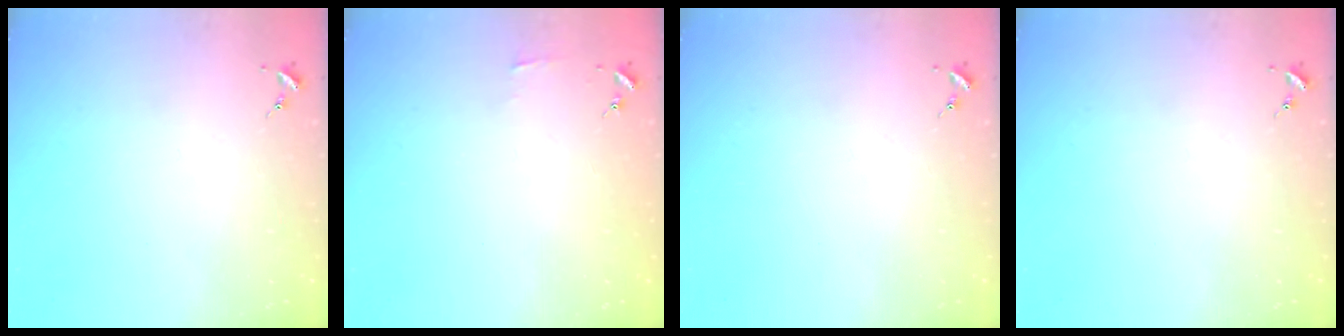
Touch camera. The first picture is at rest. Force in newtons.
{"total": 2.9, "press": 2.9, "slide": 0.3}
{"total": 0.0}
{"total": 0.0}